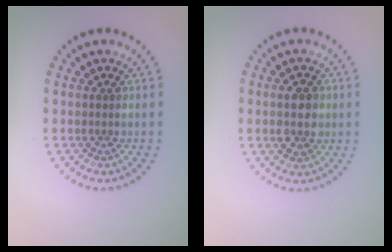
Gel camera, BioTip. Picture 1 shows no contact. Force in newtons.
{"total": 2.8, "press": 2.8, "slide": 0.1}